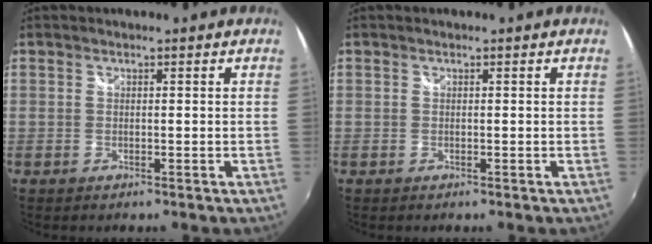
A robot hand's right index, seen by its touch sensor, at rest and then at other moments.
{"total": 0.0}